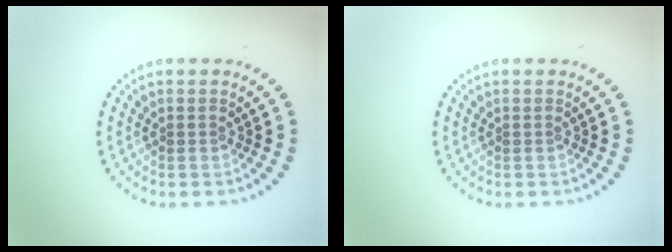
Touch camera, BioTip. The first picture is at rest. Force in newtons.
{"total": 0.0}